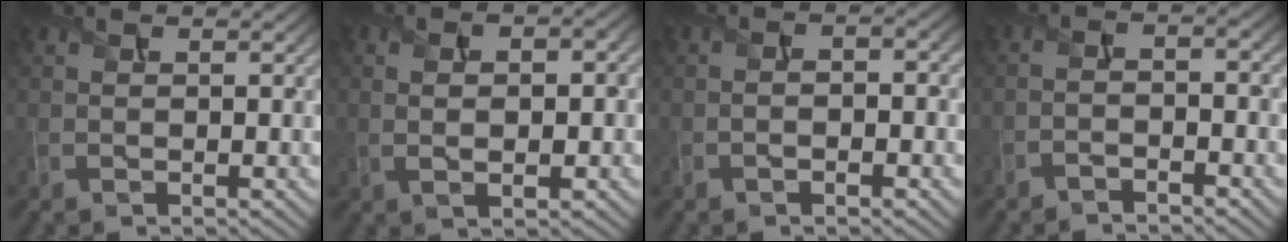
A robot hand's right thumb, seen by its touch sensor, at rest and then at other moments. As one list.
[{"total": 6.1, "force": [0.3, 3.4, 5.1], "torque": [-0.054, 0.001, -0.005]}, {"total": 2.5, "force": [-1.2, 0.9, 2.0], "torque": [-0.026, 0.002, -0.027]}, {"total": 2.9, "force": [-2.4, 0.4, 1.6], "torque": [-0.034, 0.002, -0.049]}]